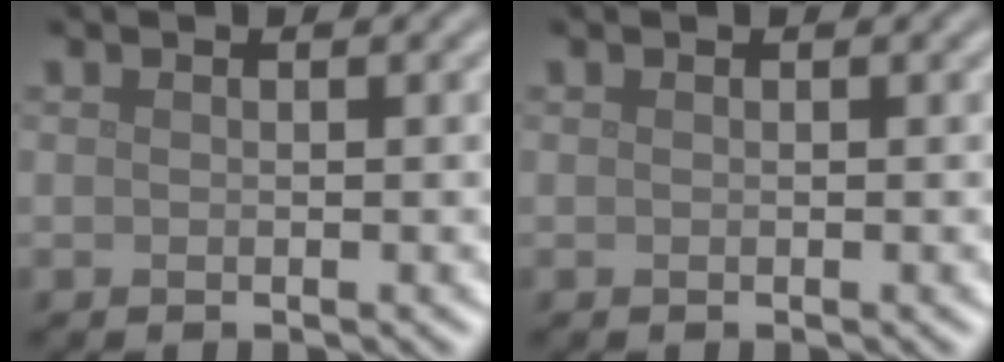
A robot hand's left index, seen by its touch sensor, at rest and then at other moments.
{"total": 0.0}